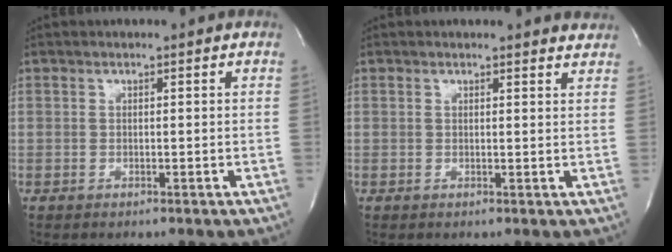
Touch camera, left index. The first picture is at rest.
{"total": 4.4, "force": [4.3, 0.6, 0.5], "torque": [-0.005, -0.013, 0.026]}